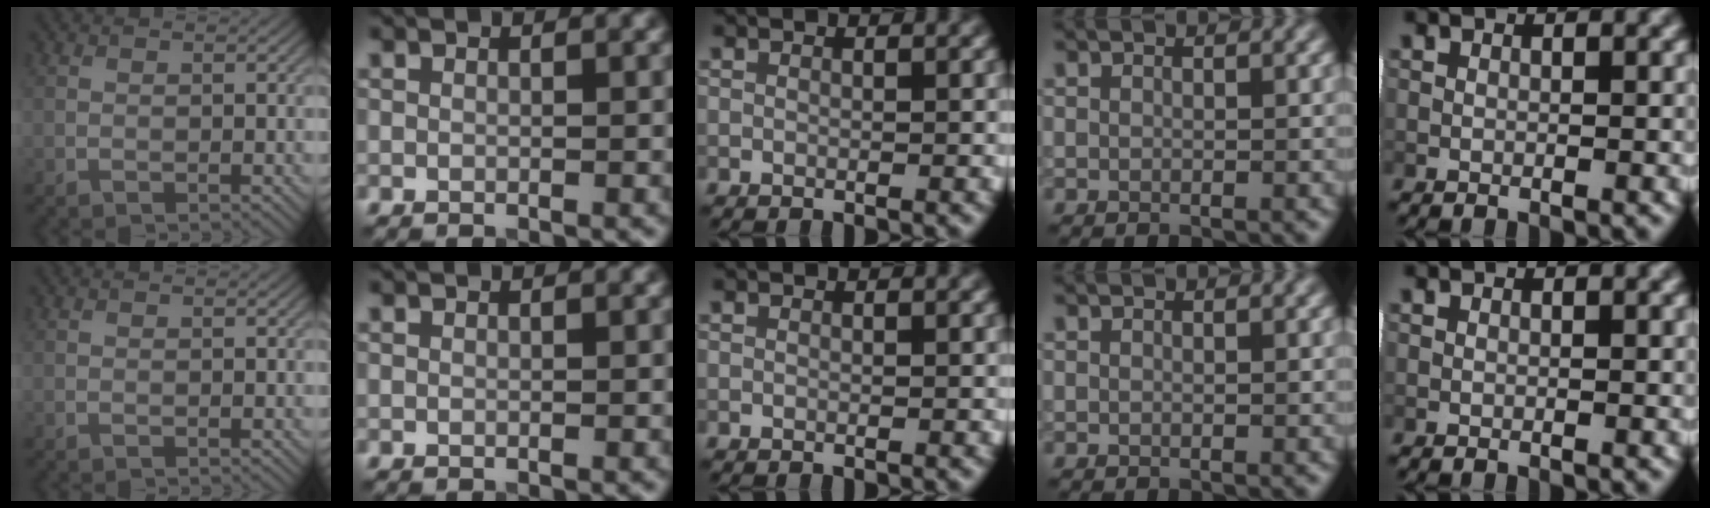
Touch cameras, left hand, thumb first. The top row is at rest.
{}